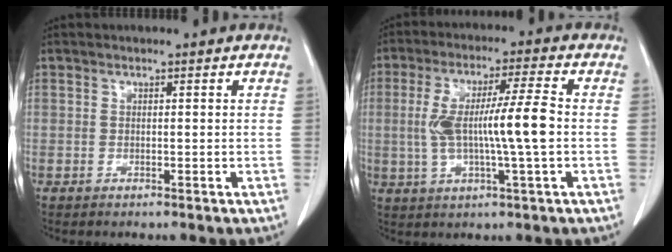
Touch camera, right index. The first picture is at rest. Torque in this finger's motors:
{"motor_torque": [1.58, -0.12, 0.86, 0.21]}